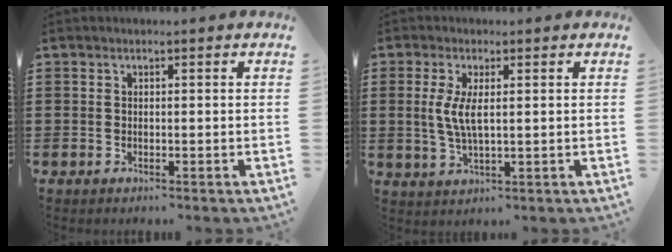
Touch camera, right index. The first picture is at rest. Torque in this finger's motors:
{"motor_torque": [1.18, 0.37, 0.44, 0.14]}